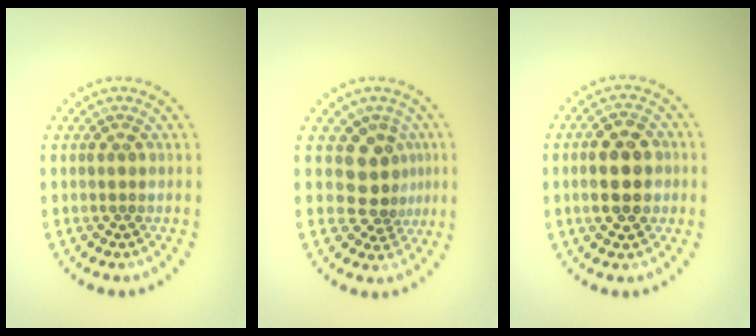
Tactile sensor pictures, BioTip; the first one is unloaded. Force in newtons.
{"total": 3.2, "press": 2.6, "slide": 1.9}
{"total": 4.5, "press": 4.5, "slide": 0.2}